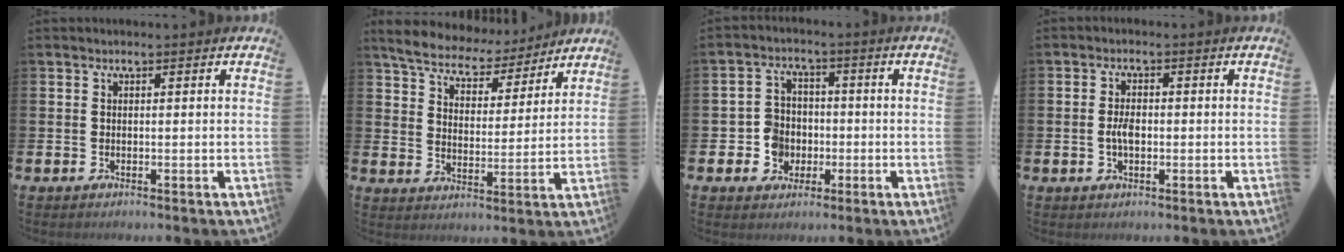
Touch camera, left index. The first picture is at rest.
{"total": 6.9, "force": [6.5, 1.7, 1.4], "torque": [-0.054, -0.047, 0.112]}
{"total": 5.2, "force": [-1.2, 4.8, 1.3], "torque": [-0.039, 0.012, -0.025]}
{"total": 2.6, "force": [-0.3, 1.5, 2.1], "torque": [-0.036, 0.004, -0.008]}